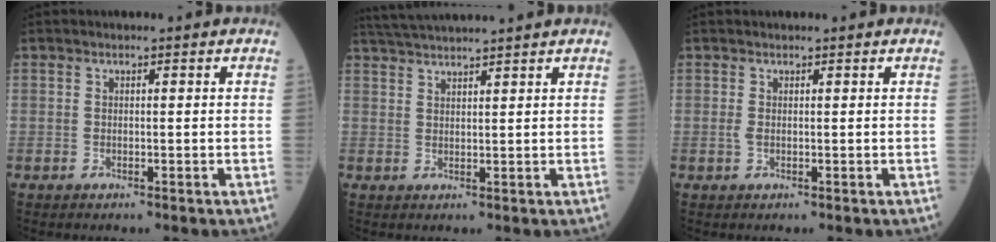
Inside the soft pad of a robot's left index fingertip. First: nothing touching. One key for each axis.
{"total": 7.9, "fx": 7.3, "fy": -1.2, "fz": 2.8, "tx": -0.052, "ty": 0.030, "tz": 0.119}
{"total": 0.9, "fx": 0.3, "fy": 0.4, "fz": 0.7, "tx": -0.023, "ty": 0.011, "tz": 0.006}